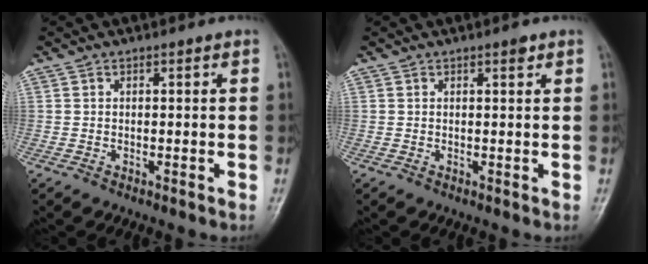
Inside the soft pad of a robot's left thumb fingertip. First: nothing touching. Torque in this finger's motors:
{"motor_torque": [0.37, 0.13, 0.29, -0.20, 0.00]}